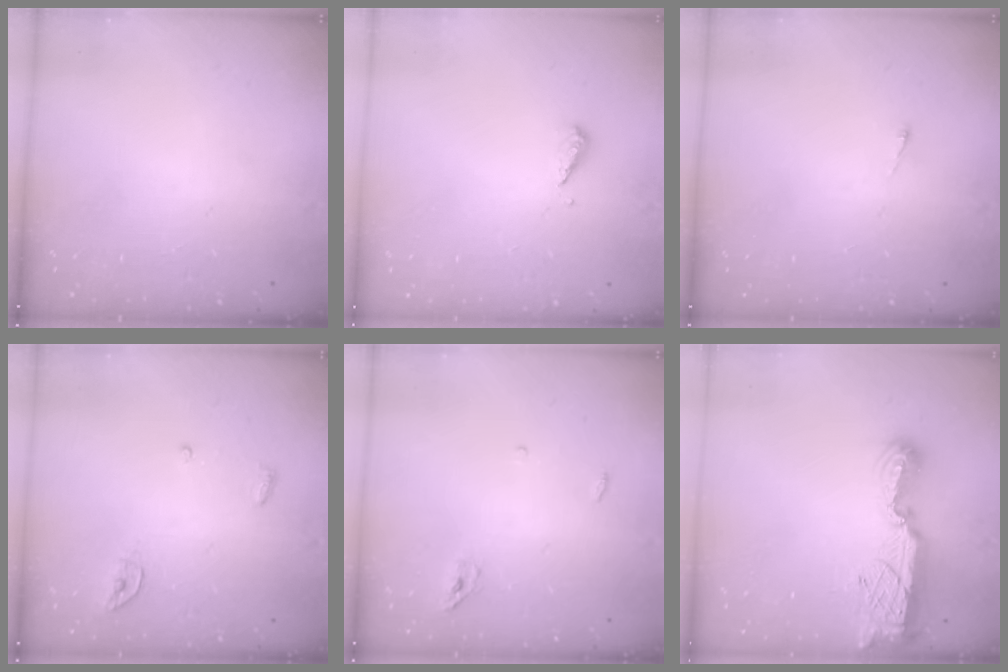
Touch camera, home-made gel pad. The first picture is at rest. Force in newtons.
{"total": 4.4, "press": 4.4, "slide": 0.5}
{"total": 2.7, "press": 2.7, "slide": 0.4}
{"total": 3.8, "press": 3.7, "slide": 0.3}
{"total": 3.7, "press": 3.5, "slide": 1.1}
{"total": 12.8, "press": 11.4, "slide": 5.9}